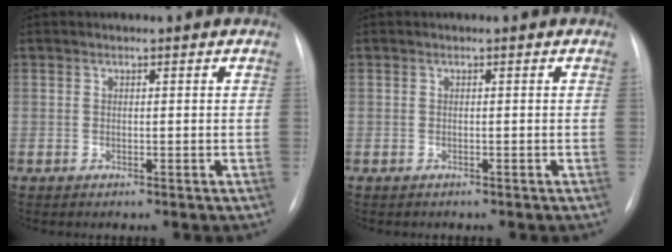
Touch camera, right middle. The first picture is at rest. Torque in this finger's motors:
{"motor_torque": [-0.22, 0.16, 0.00, 0.00]}